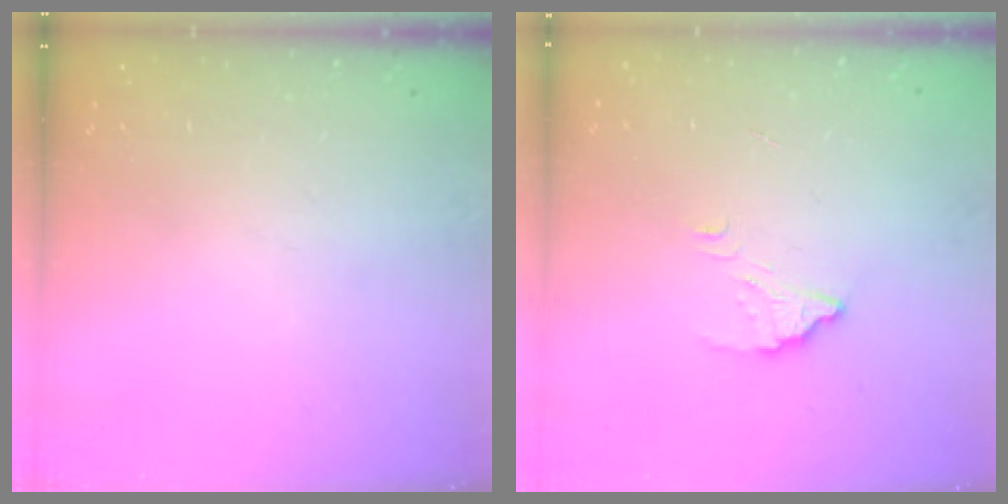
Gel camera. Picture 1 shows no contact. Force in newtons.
{"total": 3.5, "press": 3.5, "slide": 0.5}